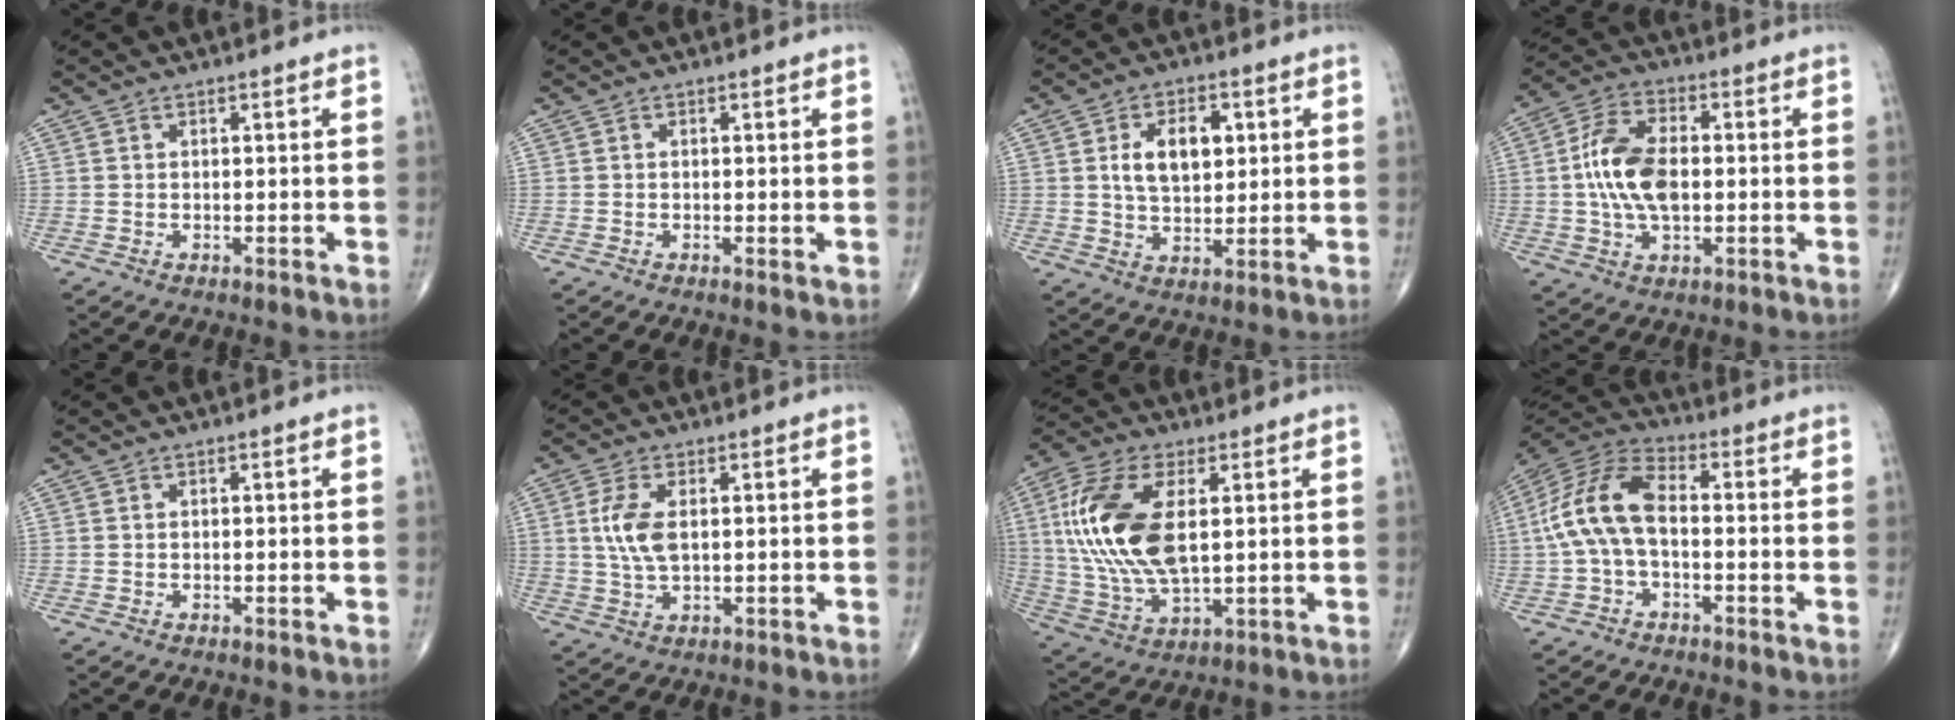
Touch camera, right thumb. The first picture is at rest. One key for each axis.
{"total": 0.6, "fx": 0.0, "fy": 0.2, "fz": 0.6, "tx": -0.014, "ty": -0.004, "tz": -0.001}
{"total": 9.5, "fx": 2.2, "fy": 5.8, "fz": 7.2, "tx": -0.100, "ty": -0.005, "tz": 0.041}
{"total": 12.2, "fx": 0.0, "fy": 6.8, "fz": 10.2, "tx": -0.195, "ty": 0.014, "tz": -0.002}
{"total": 0.0}
{"total": 6.5, "fx": 1.1, "fy": 3.2, "fz": 5.6, "tx": -0.128, "ty": -0.001, "tz": 0.022}
{"total": 18.6, "fx": 3.2, "fy": 9.1, "fz": 15.9, "tx": -0.340, "ty": -0.007, "tz": 0.065}
{"total": 12.6, "fx": -0.6, "fy": 6.7, "fz": 10.6, "tx": -0.223, "ty": 0.038, "tz": -0.021}